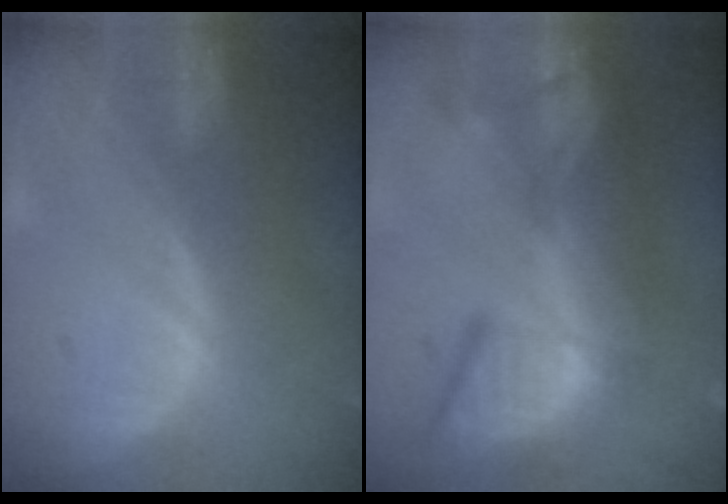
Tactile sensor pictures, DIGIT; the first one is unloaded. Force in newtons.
{"total": 12.5, "press": 11.3, "slide": 5.3}